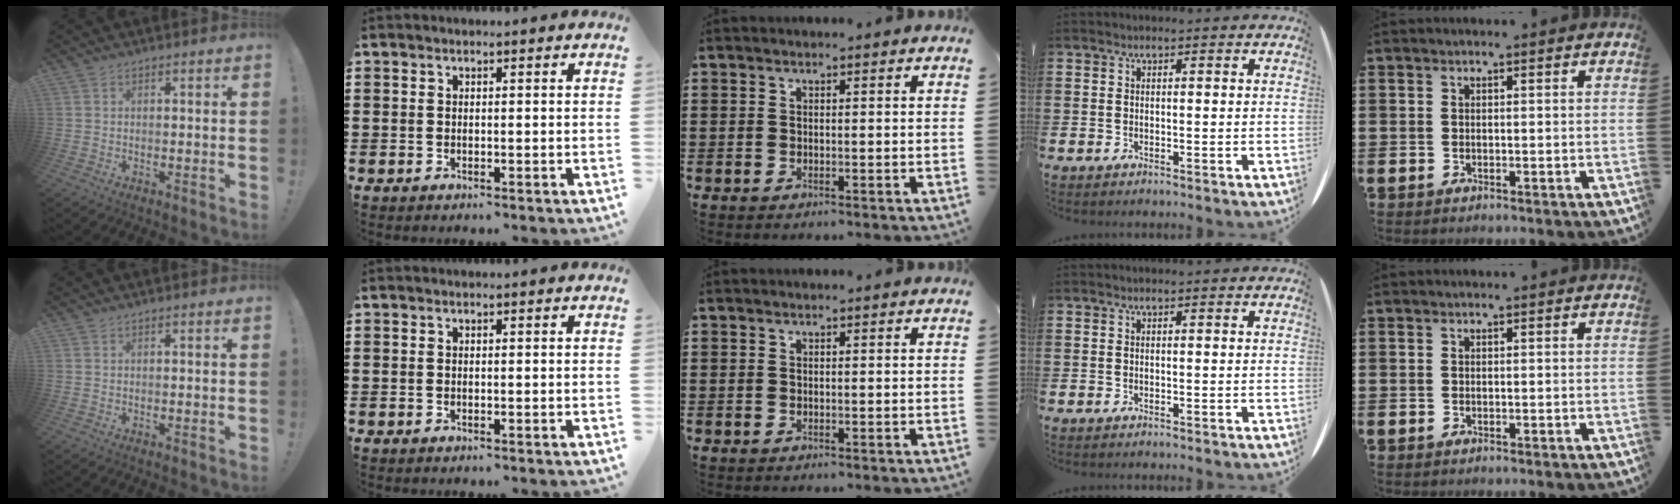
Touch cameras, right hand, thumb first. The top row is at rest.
{}